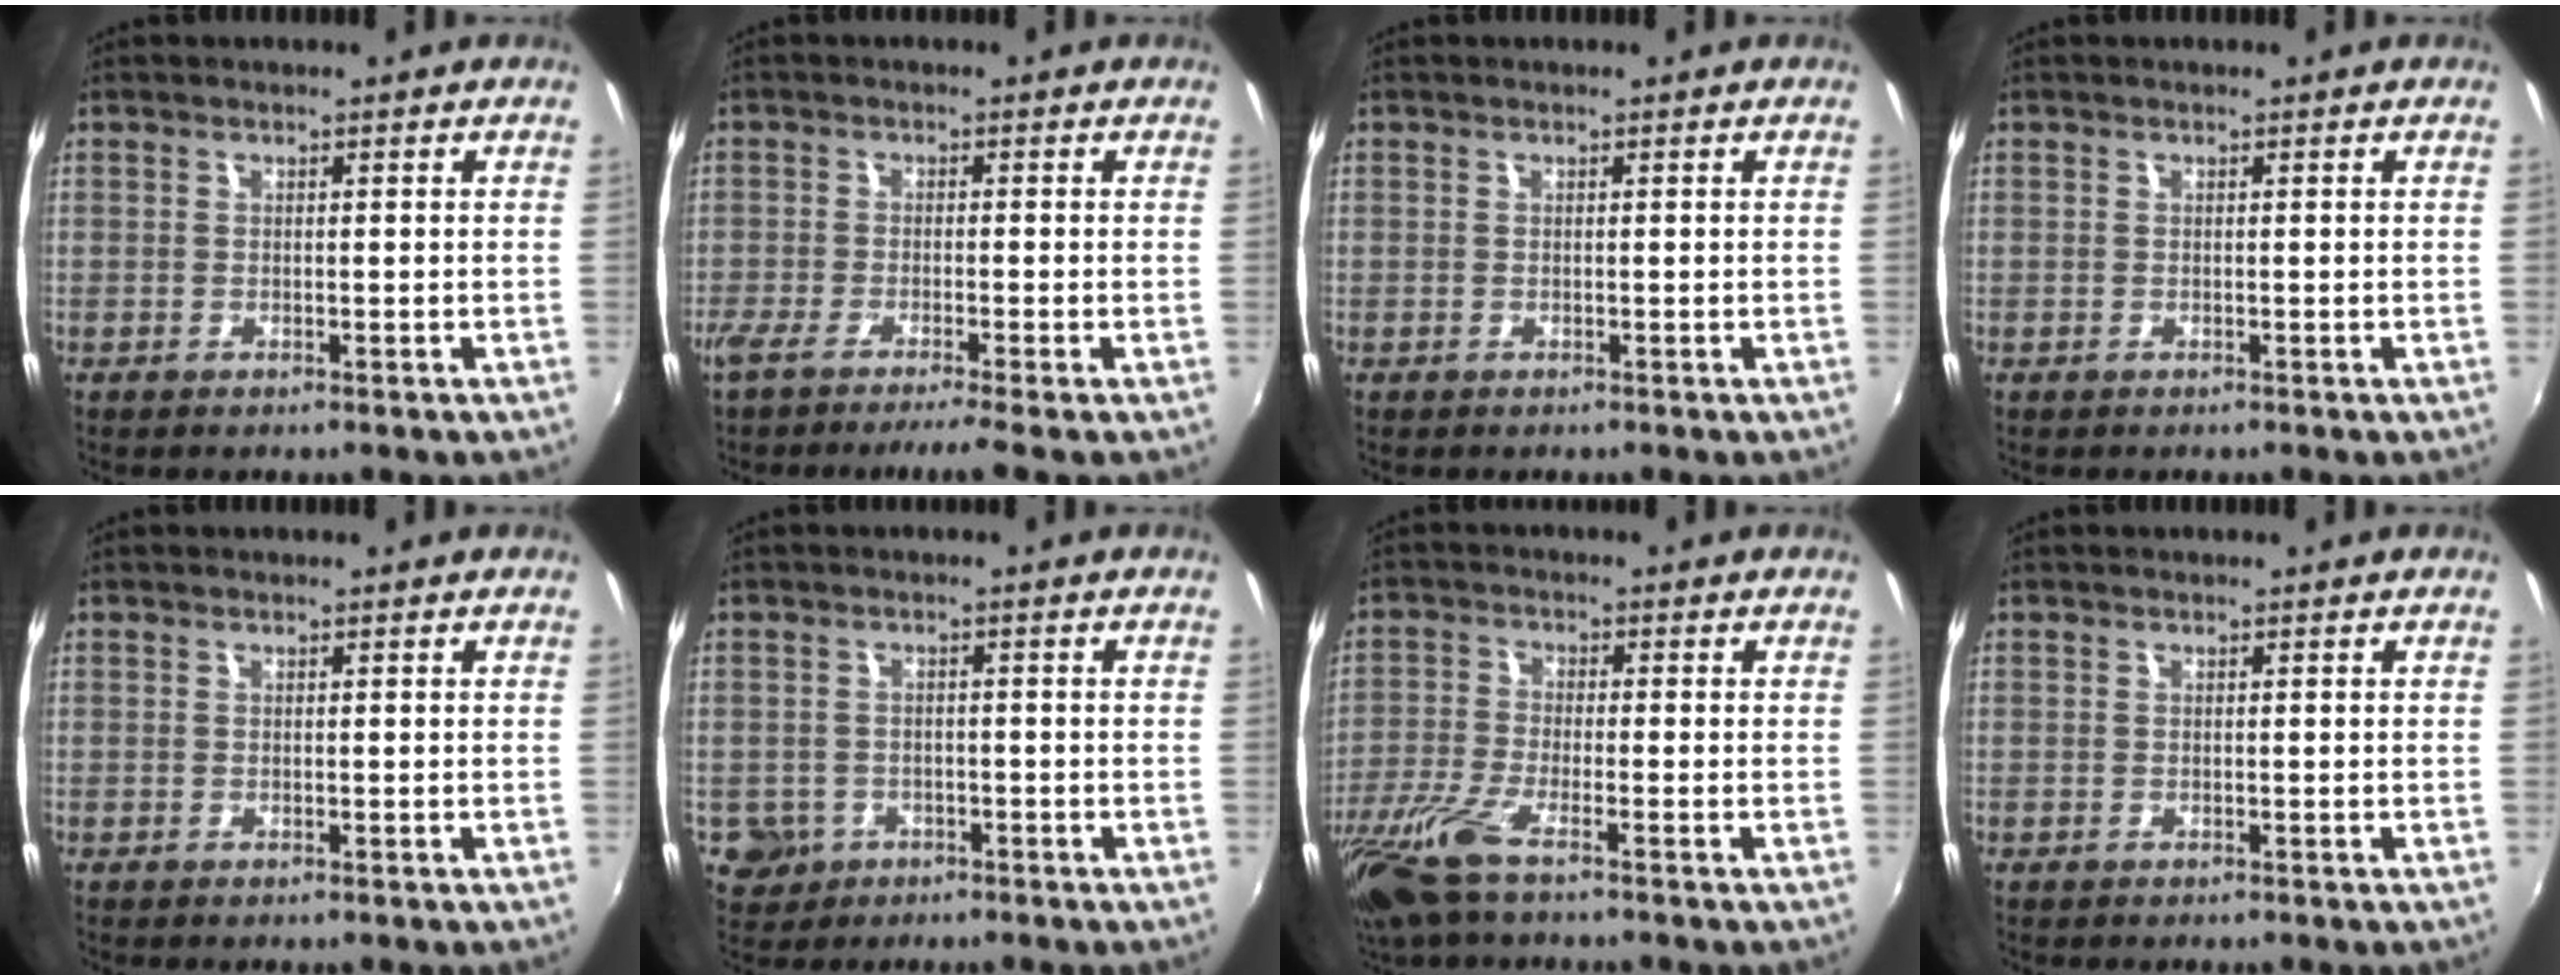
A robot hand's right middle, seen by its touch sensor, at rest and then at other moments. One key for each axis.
{"total": 5.7, "fx": -4.7, "fy": -0.8, "fz": 3.1, "tx": -0.073, "ty": -0.025, "tz": -0.086}
{"total": 0.0}
{"total": 0.0}
{"total": 0.0}
{"total": 4.6, "fx": -1.9, "fy": 4.1, "fz": 1.0, "tx": -0.030, "ty": 0.000, "tz": -0.026}
{"total": 9.8, "fx": -6.7, "fy": 1.5, "fz": 6.9, "tx": -0.165, "ty": -0.036, "tz": -0.134}
{"total": 0.0}